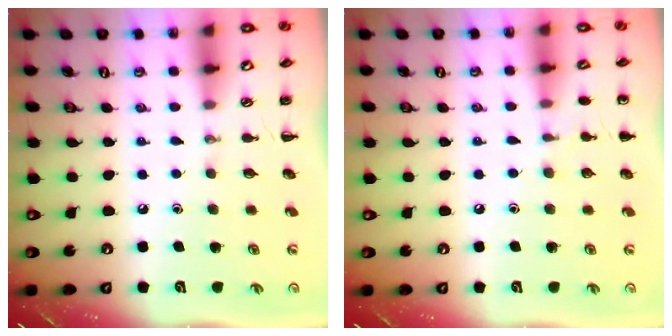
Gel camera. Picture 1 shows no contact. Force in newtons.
{"total": 4.3, "press": 4.1, "slide": 1.4}